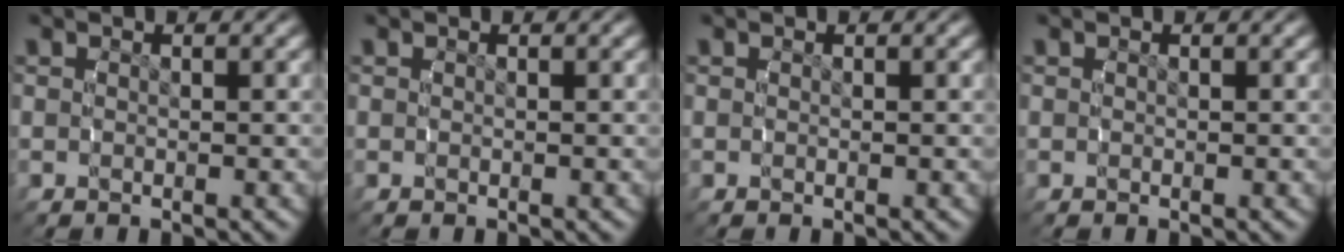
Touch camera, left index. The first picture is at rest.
{"total": 0.0}
{"total": 0.0}
{"total": 0.0}